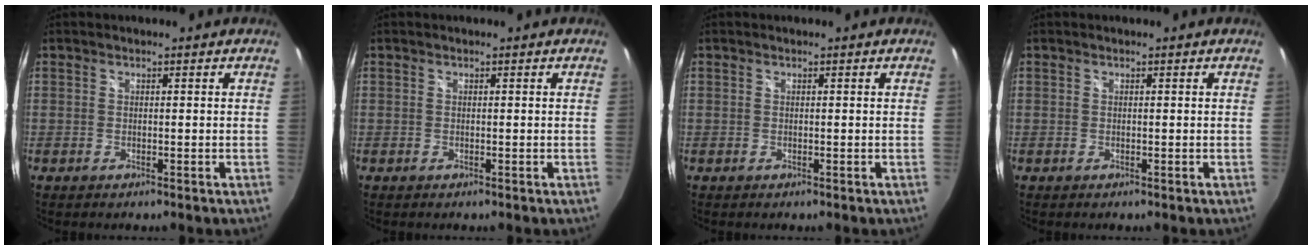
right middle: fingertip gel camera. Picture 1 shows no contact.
{"total": 0.0}
{"total": 0.0}
{"total": 0.0}